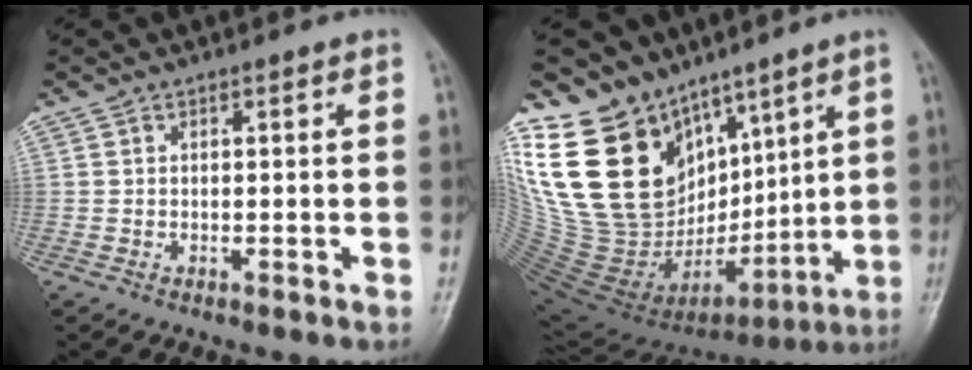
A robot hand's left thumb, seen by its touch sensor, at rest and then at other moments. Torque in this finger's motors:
{"motor_torque": [2.17, 1.70, 1.29, -1.48, 0.90]}